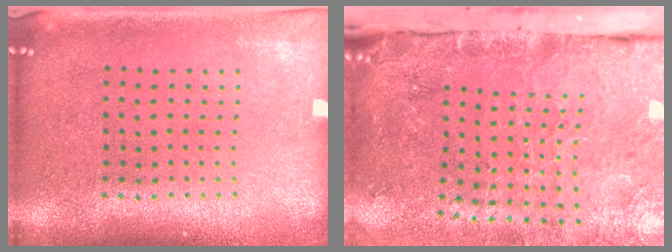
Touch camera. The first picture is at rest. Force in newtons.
{"total": 4.8, "press": 3.6, "slide": 3.1}